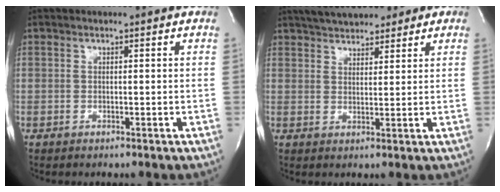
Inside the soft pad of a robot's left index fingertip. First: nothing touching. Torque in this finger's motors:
{"motor_torque": [0.26, -0.36, 0.68, 0.13]}